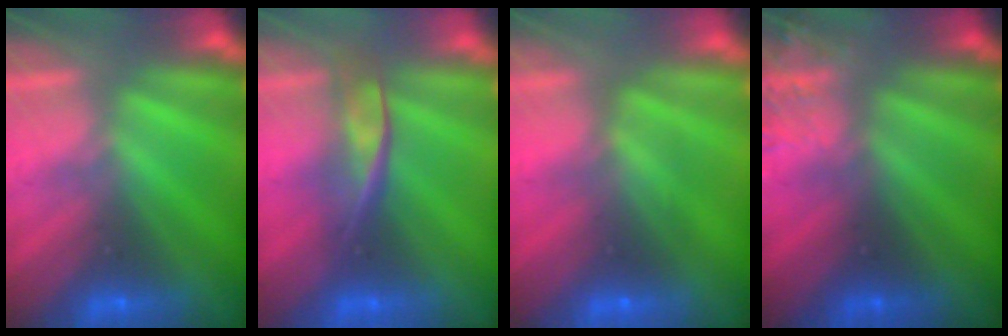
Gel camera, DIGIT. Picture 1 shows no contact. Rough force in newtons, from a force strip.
{"total": 2.4}
{"total": 2.6}
{"total": 3.4}